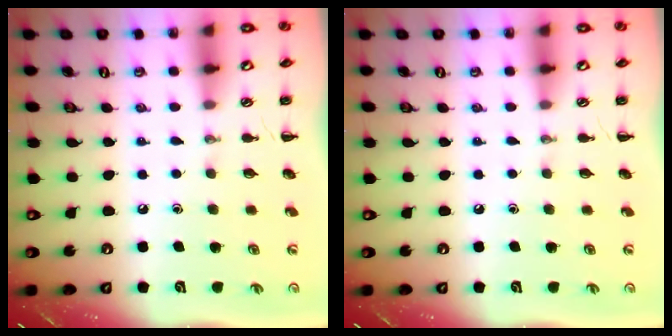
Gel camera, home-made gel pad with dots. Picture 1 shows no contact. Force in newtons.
{"total": 0.0}